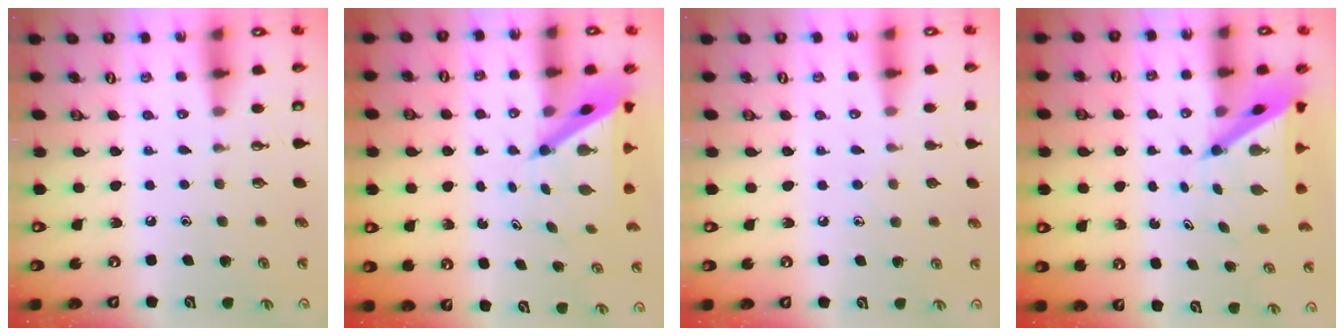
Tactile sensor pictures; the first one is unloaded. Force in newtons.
{"total": 6.5, "press": 6.5, "slide": 0.6}
{"total": 5.2, "press": 5.2, "slide": 0.6}
{"total": 6.5, "press": 6.5, "slide": 0.6}